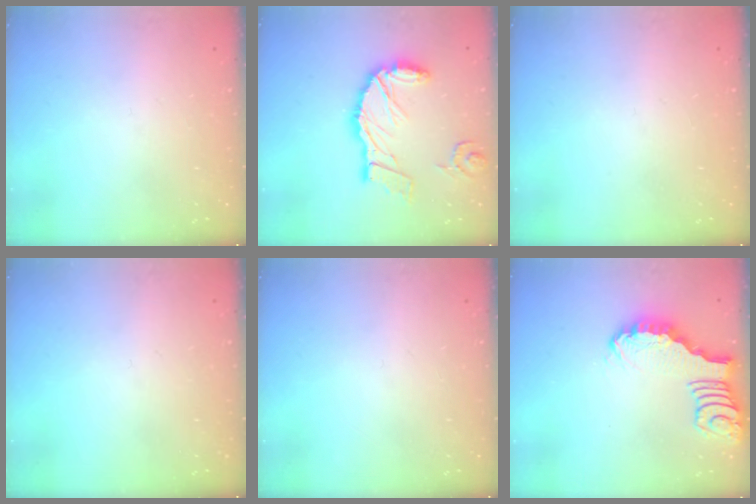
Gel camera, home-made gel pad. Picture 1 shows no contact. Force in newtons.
{"total": 16.6, "press": 16.5, "slide": 1.9}
{"total": 0.0}
{"total": 0.0}
{"total": 0.0}
{"total": 2.2, "press": 2.2, "slide": 0.2}